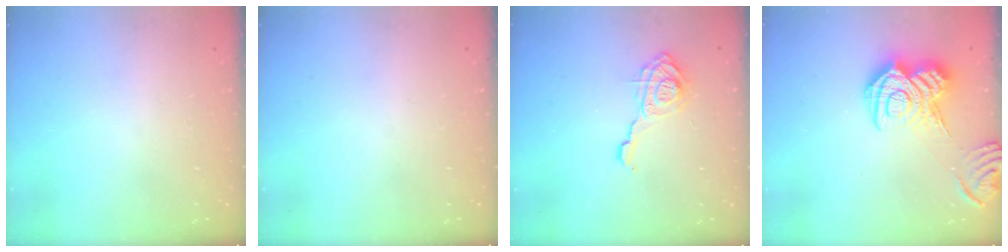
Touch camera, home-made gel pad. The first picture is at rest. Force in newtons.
{"total": 0.0}
{"total": 12.7, "press": 12.6, "slide": 1.4}
{"total": 16.8, "press": 16.8, "slide": 1.1}